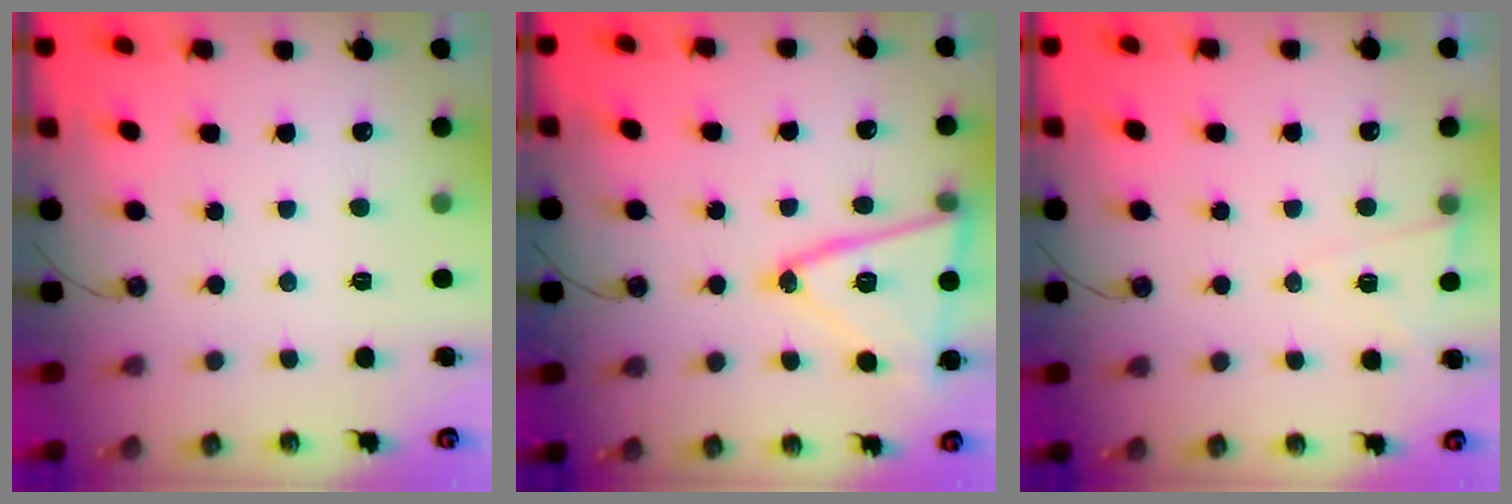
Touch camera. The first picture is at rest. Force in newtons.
{"total": 16.1, "press": 15.9, "slide": 2.6}
{"total": 5.9, "press": 5.2, "slide": 2.8}